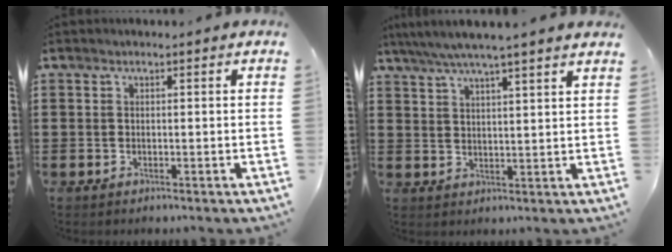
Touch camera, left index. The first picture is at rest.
{"total": 4.7, "force": [4.0, -0.4, 2.4], "torque": [-0.060, -0.016, 0.069]}